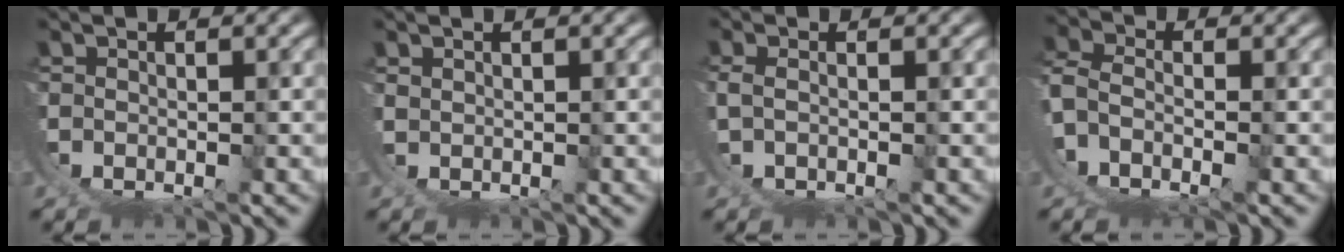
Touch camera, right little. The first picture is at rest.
{"total": 1.7, "force": [1.1, -1.4, 0.0], "torque": [0.007, 0.003, 0.027]}
{"total": 1.6, "force": [0.3, -1.2, 1.0], "torque": [-0.021, 0.000, 0.010]}
{"total": 4.6, "force": [-1.6, 2.7, 3.3], "torque": [-0.077, -0.018, -0.026]}